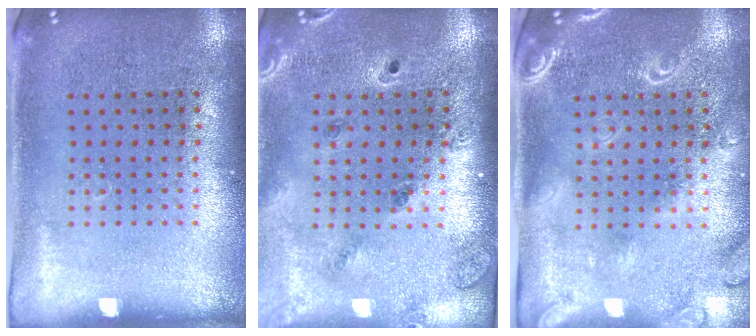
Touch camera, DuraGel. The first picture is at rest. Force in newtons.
{"total": 1.4, "press": 1.4, "slide": 0.3}
{"total": 2.1, "press": 1.9, "slide": 1.0}